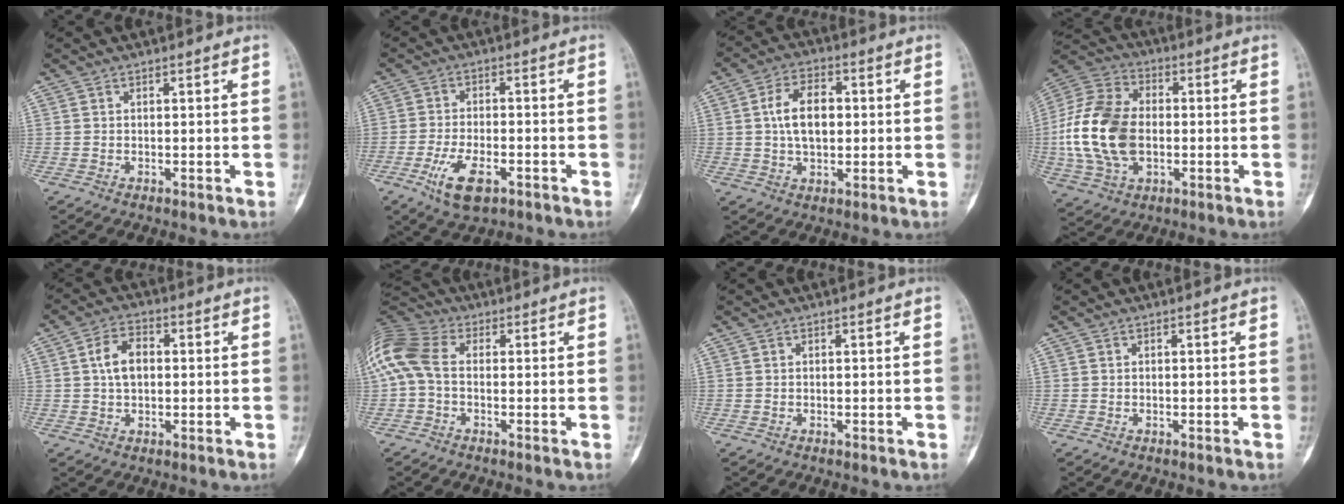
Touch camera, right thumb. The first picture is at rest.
{"total": 8.2, "force": [-4.0, 3.7, 6.2], "torque": [-0.122, 0.010, -0.067]}
{"total": 9.3, "force": [0.9, 5.7, 7.3], "torque": [-0.117, 0.011, 0.013]}
{"total": 18.6, "force": [-1.2, 12.2, 14.0], "torque": [-0.278, 0.016, -0.021]}
{"total": 6.4, "force": [0.7, 4.1, 4.9], "torque": [-0.084, 0.013, 0.007]}
{"total": 12.4, "force": [0.6, 8.2, 9.3], "torque": [-0.219, 0.027, -0.001]}
{"total": 0.0}
{"total": 0.0}